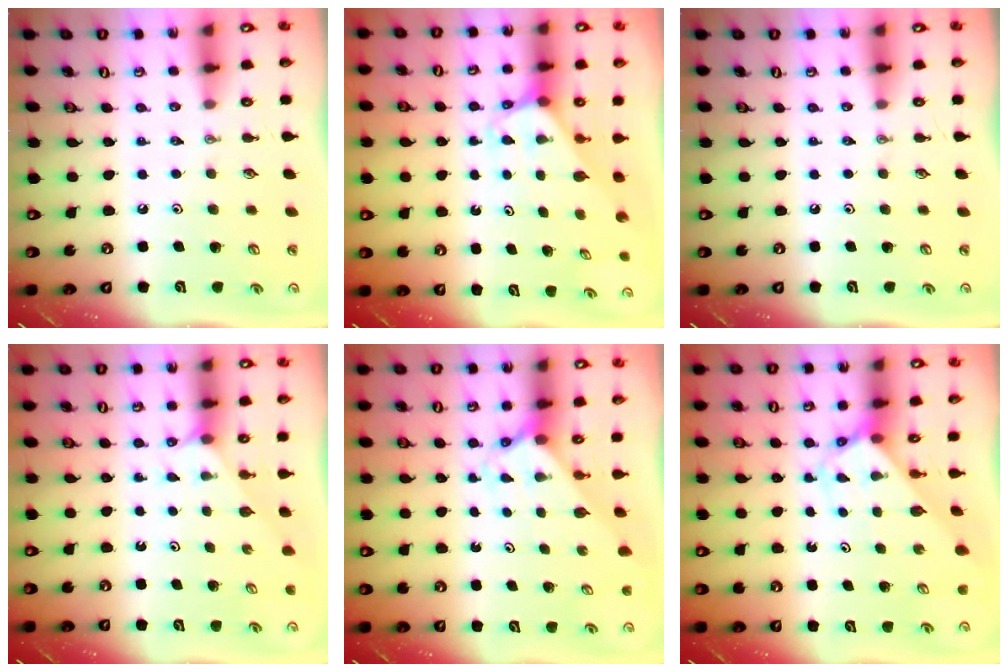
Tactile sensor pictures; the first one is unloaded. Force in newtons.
{"total": 2.4, "press": 2.4, "slide": 0.2}
{"total": 0.0}
{"total": 1.7, "press": 1.7, "slide": 0.3}
{"total": 2.0, "press": 2.0, "slide": 0.1}
{"total": 2.7, "press": 2.7, "slide": 0.2}